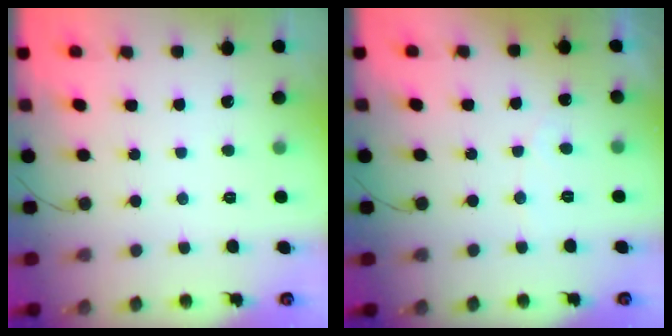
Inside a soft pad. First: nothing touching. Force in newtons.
{"total": 2.7, "press": 2.7, "slide": 0.1}